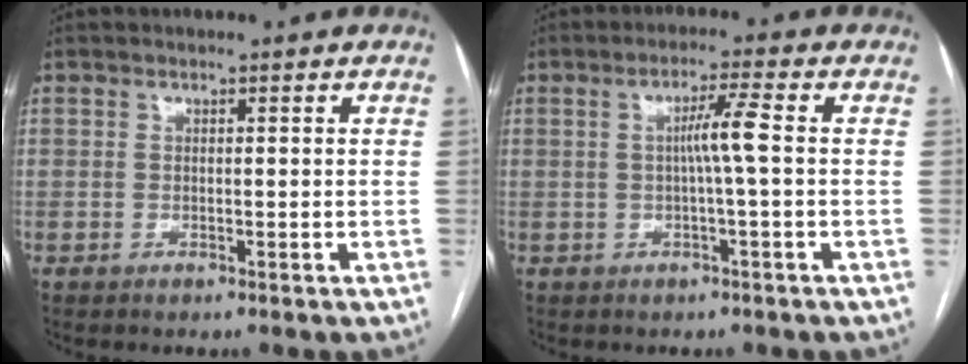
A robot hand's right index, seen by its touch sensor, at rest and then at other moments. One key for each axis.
{"total": 4.3, "fx": 0.0, "fy": -0.7, "fz": 4.2, "tx": -0.073, "ty": 0.007, "tz": 0.001}